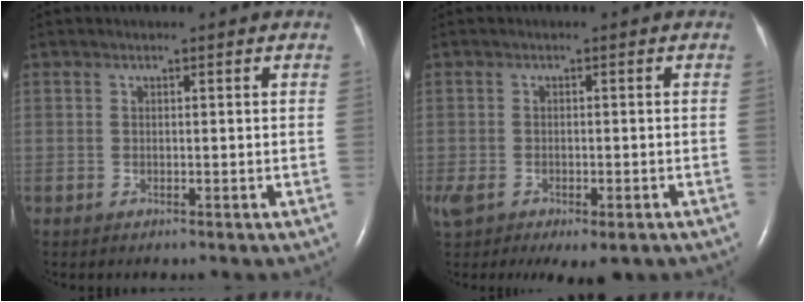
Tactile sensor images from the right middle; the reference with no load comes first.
{"total": 9.6, "force": [-5.6, 4.4, 6.5], "torque": [-0.135, -0.013, -0.079]}